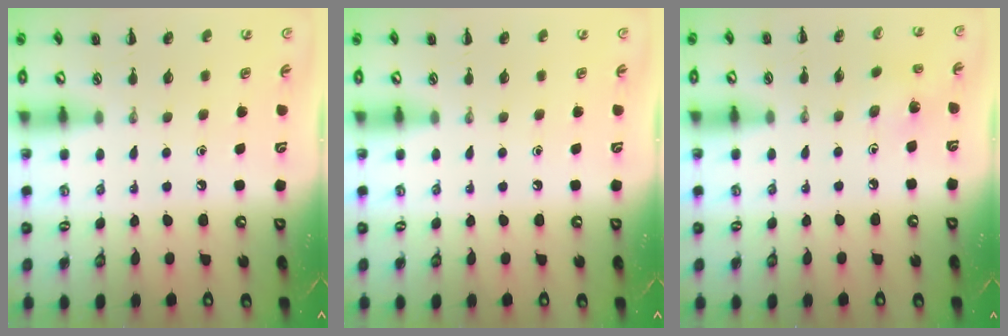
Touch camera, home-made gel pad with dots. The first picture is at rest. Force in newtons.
{"total": 0.0}
{"total": 2.9, "press": 2.7, "slide": 0.9}